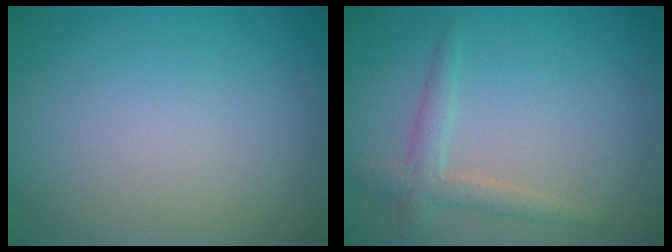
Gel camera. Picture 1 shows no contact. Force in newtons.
{"total": 2.3, "press": 2.3, "slide": 0.1}